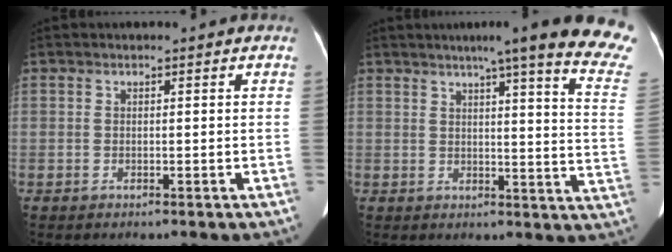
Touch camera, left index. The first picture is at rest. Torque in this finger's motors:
{"motor_torque": [0.96, -1.18, 0.82, 0.15]}